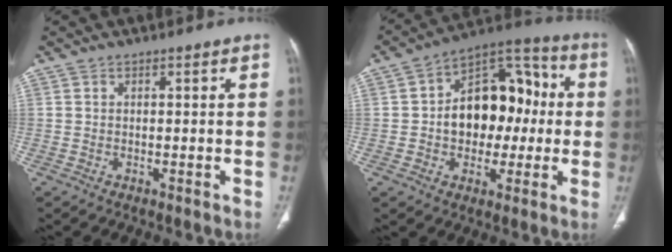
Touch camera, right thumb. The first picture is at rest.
{"total": 17.8, "force": [0.1, 12.1, 13.1], "torque": [-0.142, 0.039, -0.001]}